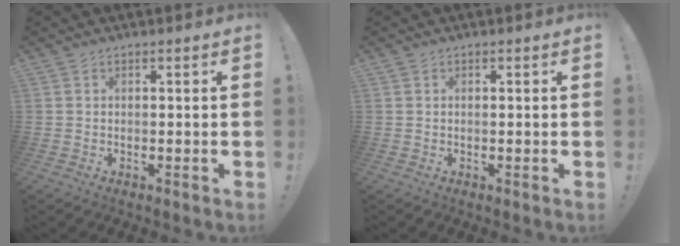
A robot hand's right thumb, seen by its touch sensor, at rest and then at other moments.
{"total": 0.0}